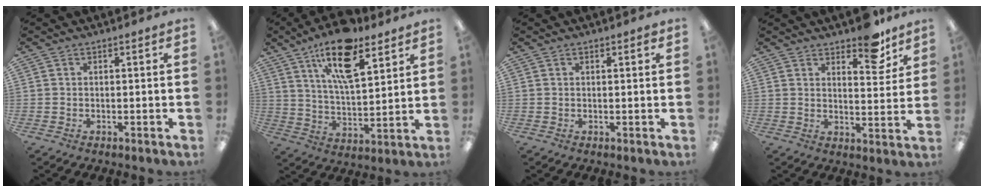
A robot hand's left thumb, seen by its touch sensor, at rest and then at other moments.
{"total": 17.0, "force": [10.6, 6.6, 11.5], "torque": [-0.194, -0.039, 0.176]}
{"total": 0.8, "force": [0.6, 0.3, 0.5], "torque": [-0.002, -0.002, 0.008]}
{"total": 9.1, "force": [7.1, 3.5, 4.5], "torque": [-0.042, -0.046, 0.120]}